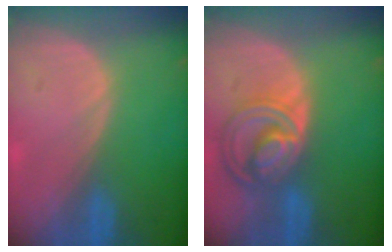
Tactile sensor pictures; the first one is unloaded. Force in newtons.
{"total": 8.6, "press": 7.4, "slide": 4.4}